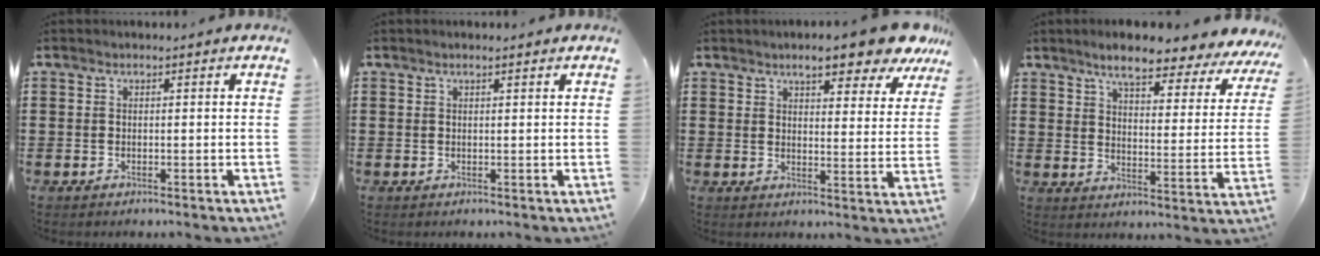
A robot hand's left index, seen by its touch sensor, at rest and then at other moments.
{"total": 0.8, "force": [0.5, 0.0, 0.6], "torque": [-0.012, 0.001, 0.010]}
{"total": 8.0, "force": [6.6, 1.6, 4.2], "torque": [-0.068, -0.025, 0.113]}
{"total": 7.1, "force": [6.2, 1.2, 3.4], "torque": [-0.076, -0.034, 0.103]}